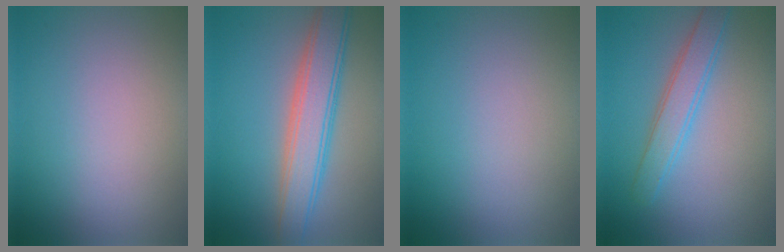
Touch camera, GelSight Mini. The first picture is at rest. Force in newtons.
{"total": 5.1, "press": 5.1, "slide": 0.3}
{"total": 0.0}
{"total": 2.9, "press": 2.9, "slide": 0.1}